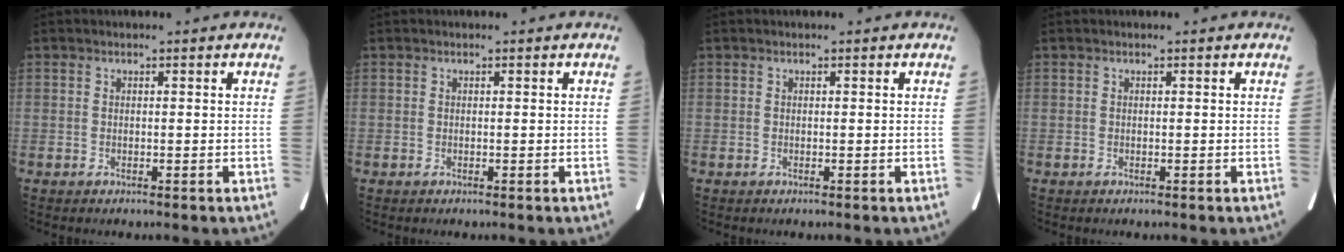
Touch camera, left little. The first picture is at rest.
{"total": 0.0}
{"total": 0.0}
{"total": 0.0}